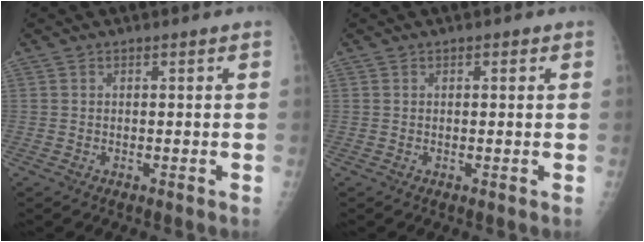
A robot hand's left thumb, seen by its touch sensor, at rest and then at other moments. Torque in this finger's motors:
{"motor_torque": [-0.16, 0.02, -0.02, 0.11, -0.02]}